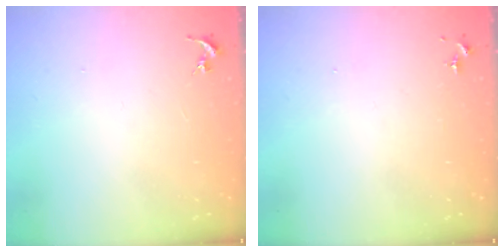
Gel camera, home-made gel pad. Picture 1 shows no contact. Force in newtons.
{"total": 0.0}